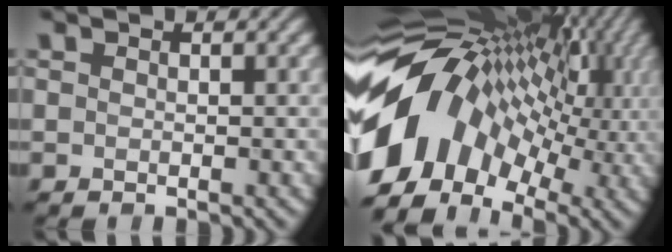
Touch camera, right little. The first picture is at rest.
{"total": 14.8, "force": [-0.7, 10.1, 10.8], "torque": [-0.206, 0.020, -0.018]}